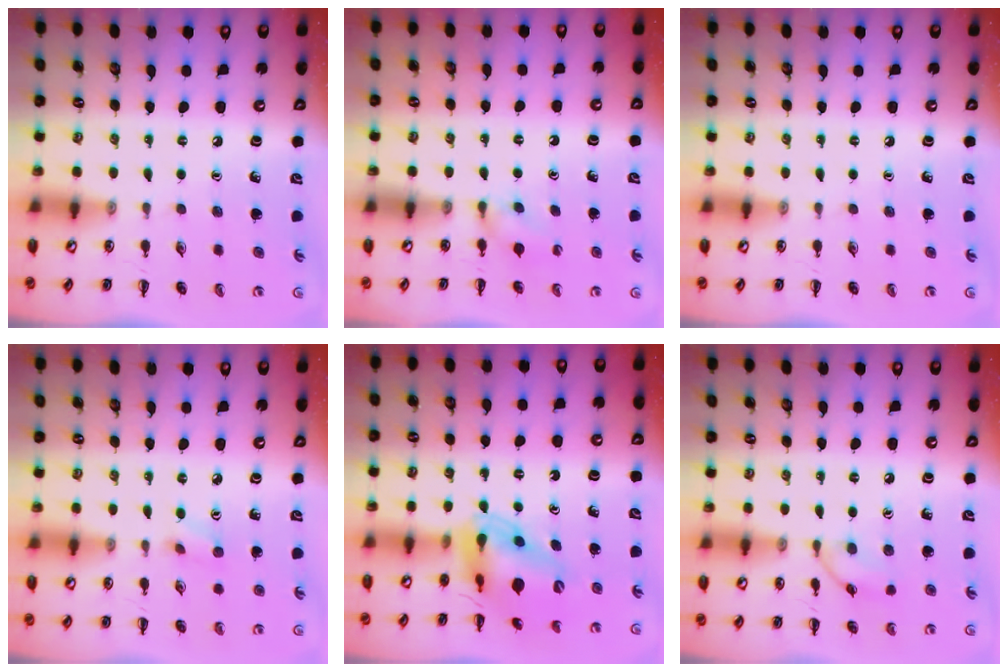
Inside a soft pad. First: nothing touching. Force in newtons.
{"total": 4.0, "press": 3.6, "slide": 1.7}
{"total": 0.0}
{"total": 2.8, "press": 2.7, "slide": 0.9}
{"total": 11.7, "press": 11.2, "slide": 3.4}
{"total": 7.4, "press": 7.3, "slide": 0.9}